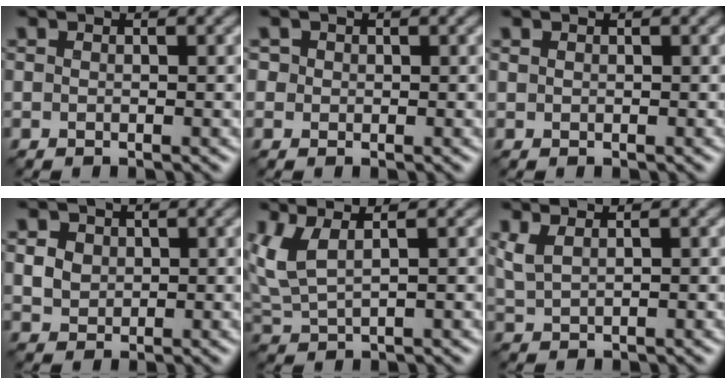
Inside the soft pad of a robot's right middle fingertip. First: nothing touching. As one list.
[{"total": 1.1, "force": [0.5, 1.0, 0.1], "torque": [0.001, 0.005, 0.000]}, {"total": 0.0}, {"total": 2.0, "force": [0.6, 1.7, 0.7], "torque": [-0.019, -0.004, 0.017]}, {"total": 3.2, "force": [1.5, 1.1, 2.6], "torque": [-0.072, 0.002, 0.038]}, {"total": 1.6, "force": [1.1, 0.4, 1.1], "torque": [-0.034, 0.001, 0.027]}]